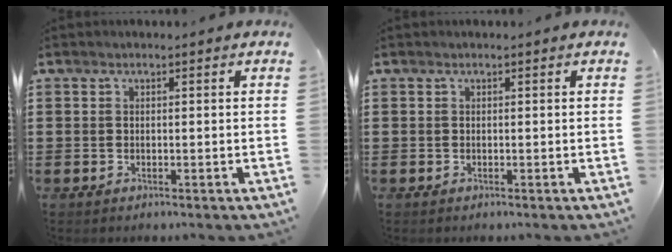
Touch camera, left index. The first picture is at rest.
{"total": 0.0}